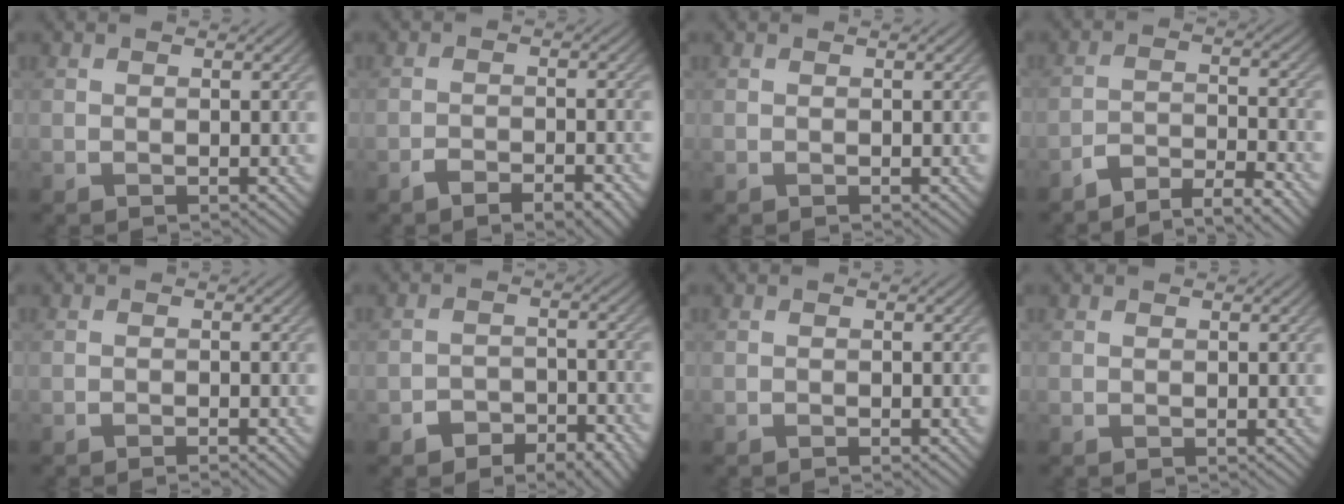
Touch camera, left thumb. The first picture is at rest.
{"total": 4.5, "force": [-3.1, 1.3, 3.0], "torque": [-0.051, 0.001, -0.047]}
{"total": 0.0}
{"total": 5.2, "force": [-4.4, 1.0, 2.6], "torque": [-0.051, 0.001, -0.080]}
{"total": 1.0, "force": [-0.9, 0.0, 0.6], "torque": [-0.006, 0.002, -0.016]}
{"total": 6.7, "force": [-4.2, 3.7, 3.7], "torque": [-0.051, -0.008, -0.069]}
{"total": 0.5, "force": [-0.4, 0.0, 0.3], "torque": [-0.002, 0.000, -0.007]}
{"total": 0.0}